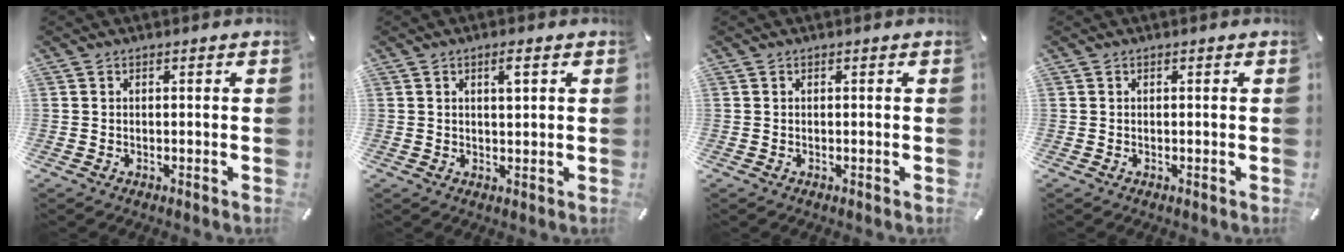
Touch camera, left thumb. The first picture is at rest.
{"total": 2.6, "force": [1.1, 0.5, 2.2], "torque": [-0.040, -0.001, 0.016]}
{"total": 0.0}
{"total": 0.0}